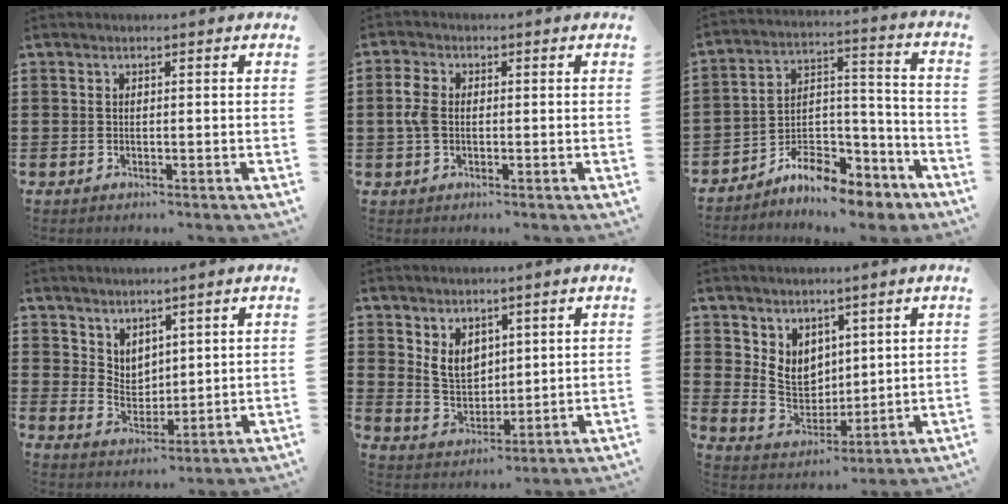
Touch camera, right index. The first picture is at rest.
{"total": 3.6, "force": [0.1, 2.4, 2.8], "torque": [-0.073, 0.005, -0.005]}
{"total": 8.2, "force": [-7.4, 2.9, 2.0], "torque": [-0.020, 0.027, -0.137]}
{"total": 4.3, "force": [3.6, 2.3, 0.0], "torque": [-0.015, -0.005, 0.070]}
{"total": 5.6, "force": [2.8, 4.0, 2.6], "torque": [-0.066, 0.006, 0.053]}
{"total": 6.1, "force": [3.5, 4.3, 2.7], "torque": [-0.076, -0.006, 0.066]}